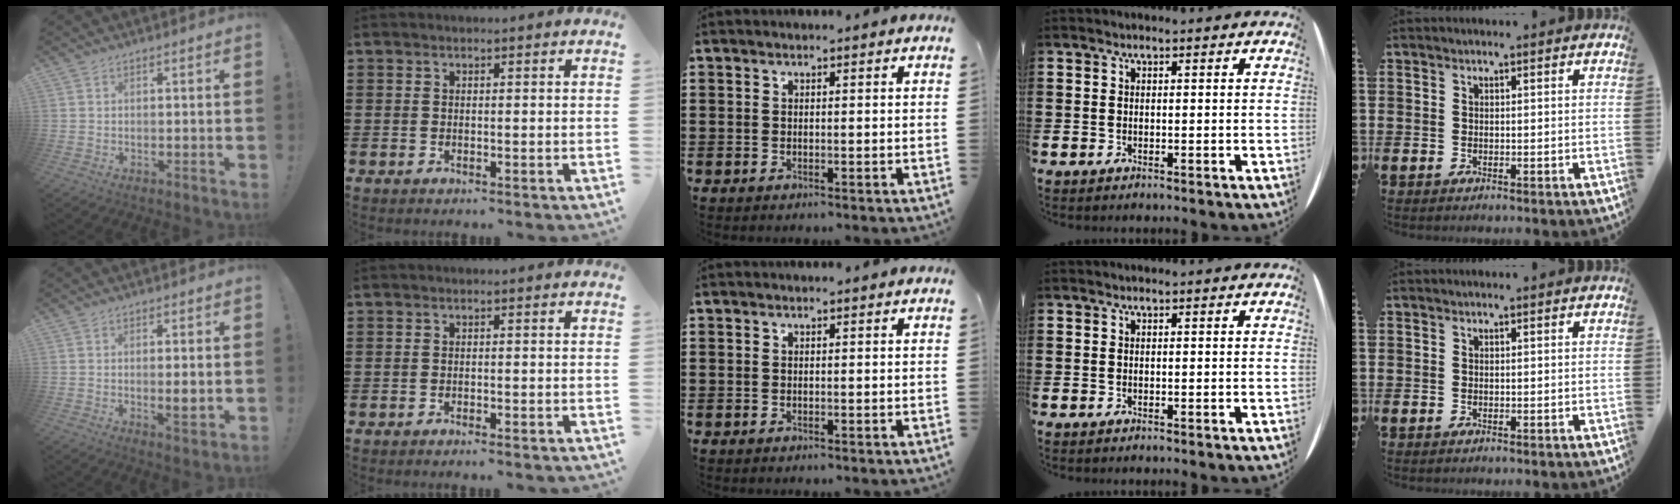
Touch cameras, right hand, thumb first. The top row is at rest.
{"thumb": {"total": 3.7, "force": [0.0, 0.6, 3.7], "torque": [-0.041, -0.012, -0.002]}, "index": {"total": 1.1, "force": [-1.0, -0.1, 0.2], "torque": [-0.005, 0.000, -0.020]}}